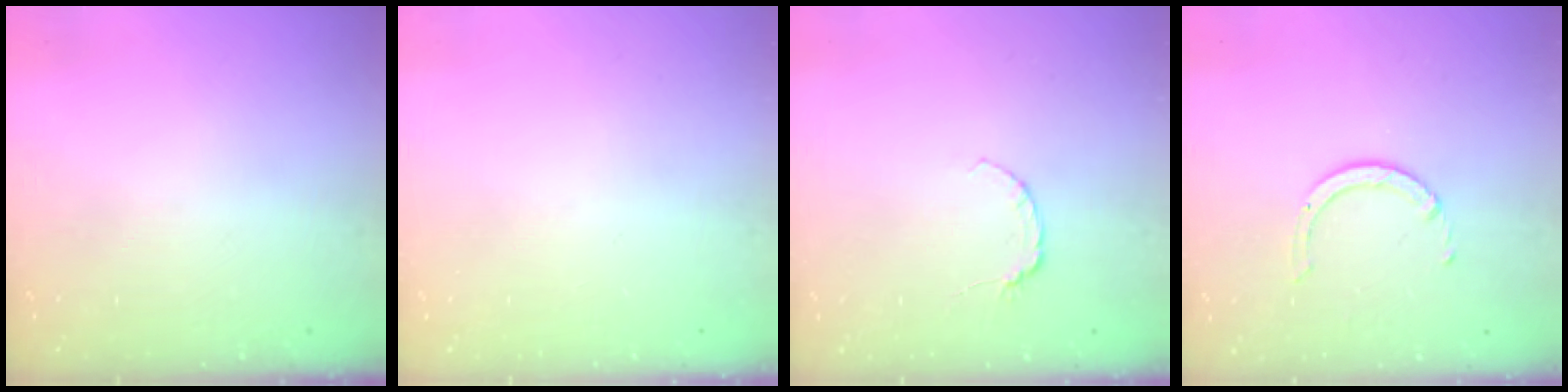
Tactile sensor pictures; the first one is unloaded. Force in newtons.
{"total": 0.0}
{"total": 4.0, "press": 4.0, "slide": 0.5}
{"total": 2.5, "press": 2.4, "slide": 0.3}